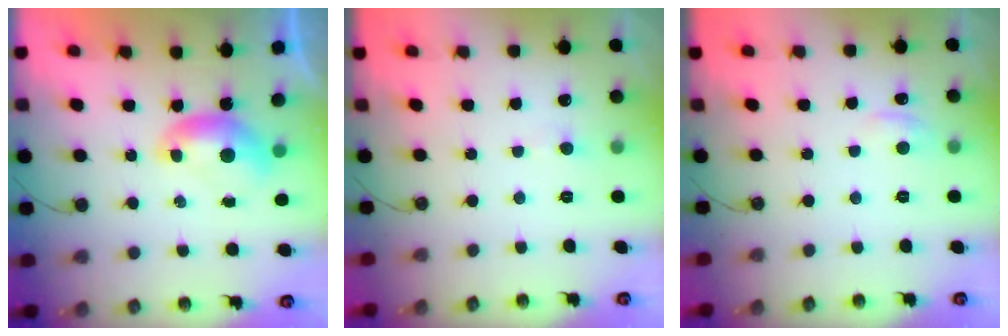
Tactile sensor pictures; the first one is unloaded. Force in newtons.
{"total": 0.9, "press": 0.7, "slide": 0.5}
{"total": 1.4, "press": 1.1, "slide": 0.9}